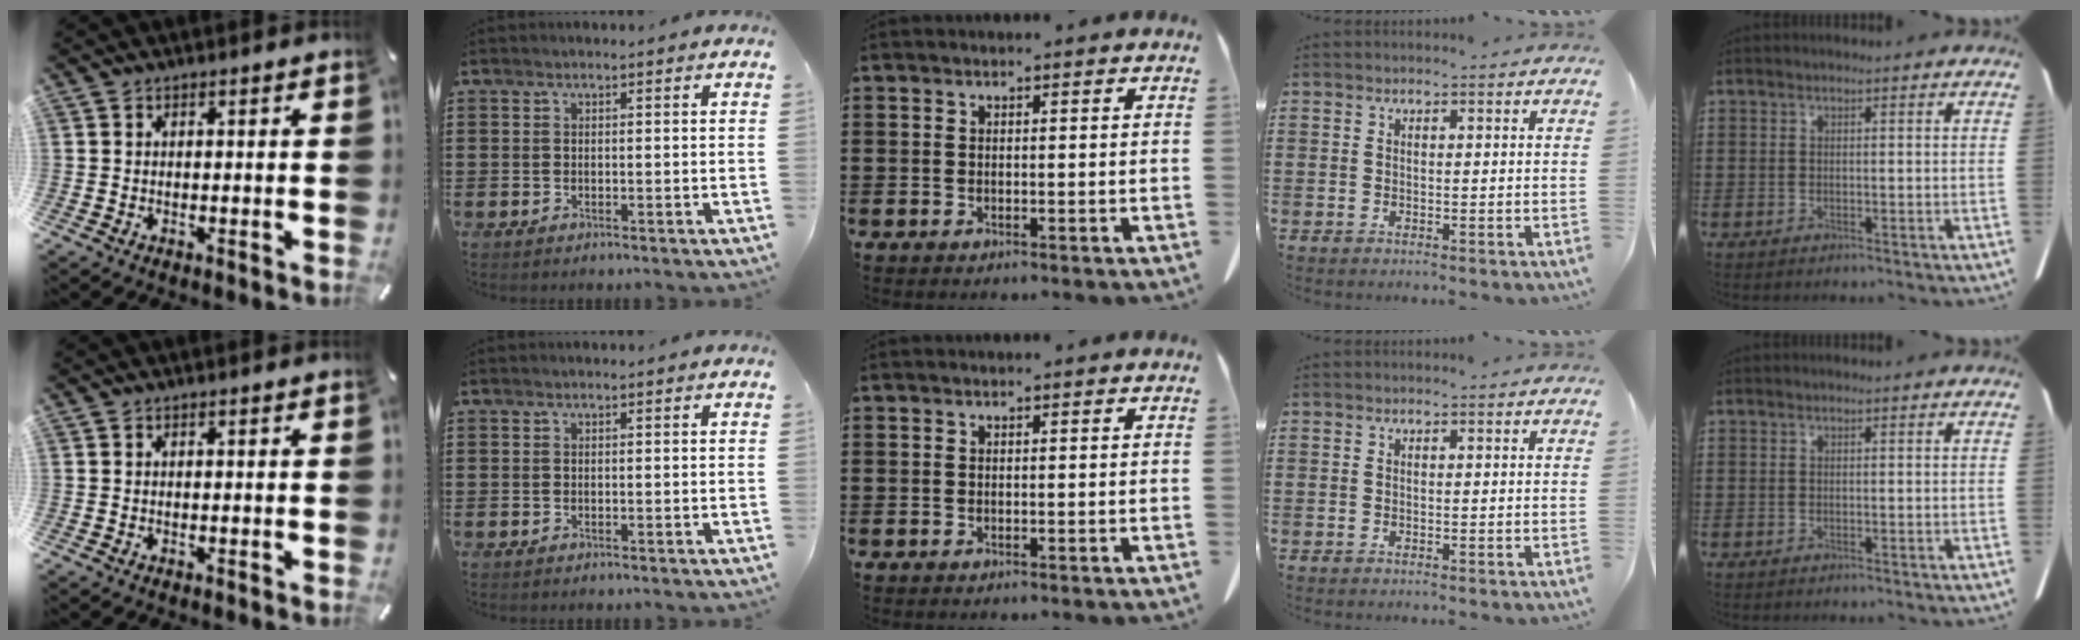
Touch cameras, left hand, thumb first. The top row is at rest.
{}